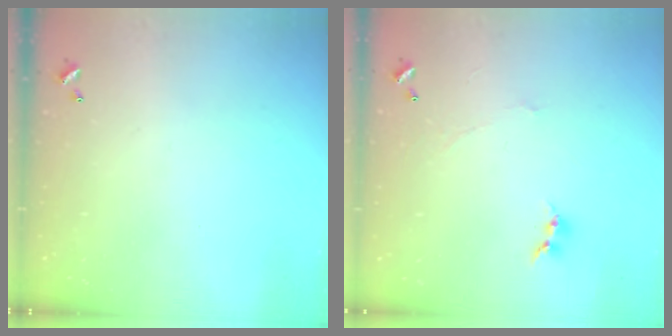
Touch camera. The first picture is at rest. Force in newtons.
{"total": 0.6, "press": 0.3, "slide": 0.5}